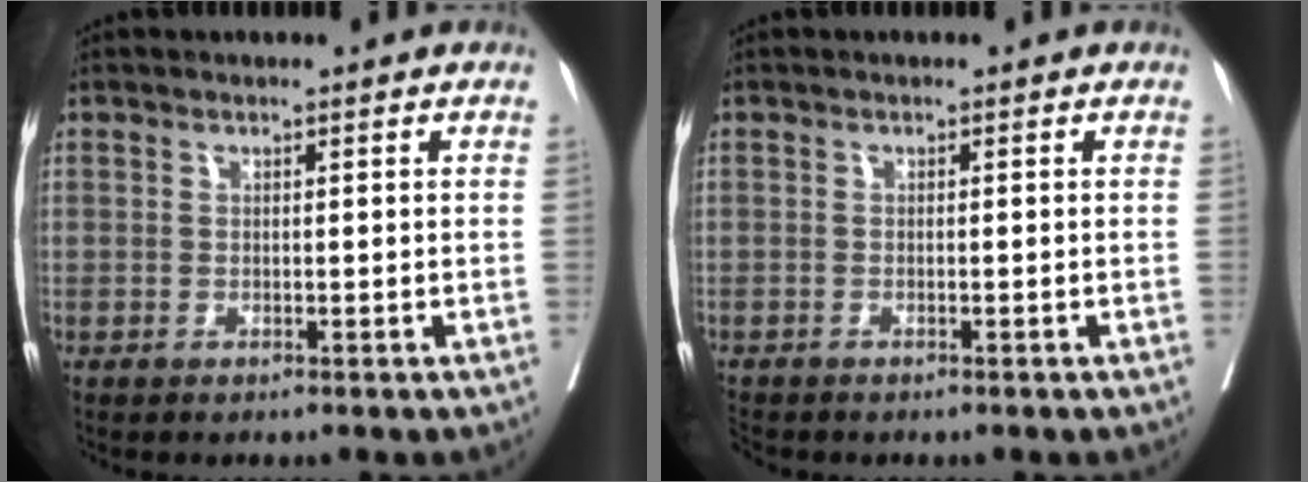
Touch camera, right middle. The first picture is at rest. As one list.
[{"total": 1.9, "force": [-1.7, 0.8, 0.2], "torque": [-0.007, -0.004, -0.031]}]